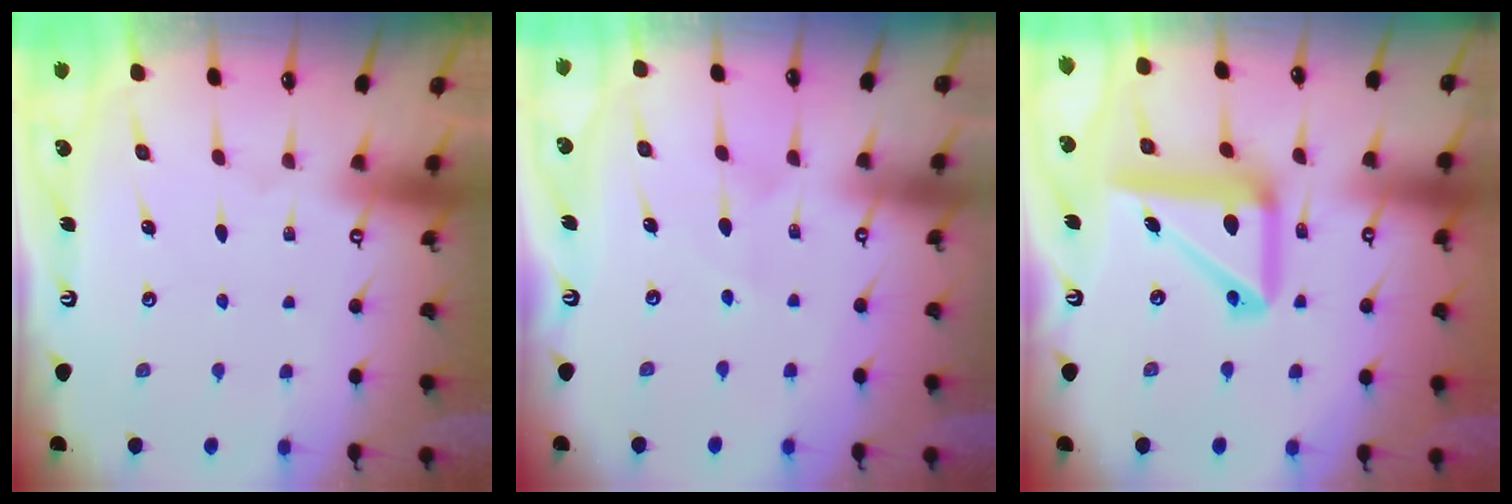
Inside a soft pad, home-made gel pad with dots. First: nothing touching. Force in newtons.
{"total": 5.8, "press": 5.8, "slide": 0.6}
{"total": 16.1, "press": 15.9, "slide": 2.9}